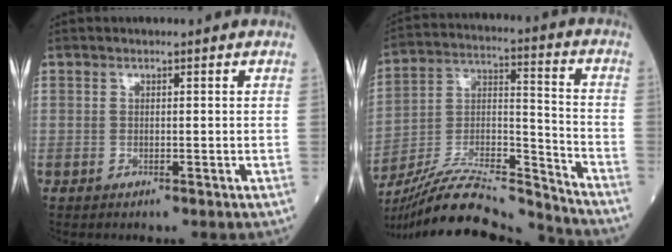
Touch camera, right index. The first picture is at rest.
{"total": 19.7, "force": [-18.9, 0.6, 5.5], "torque": [-0.118, 0.016, -0.326]}